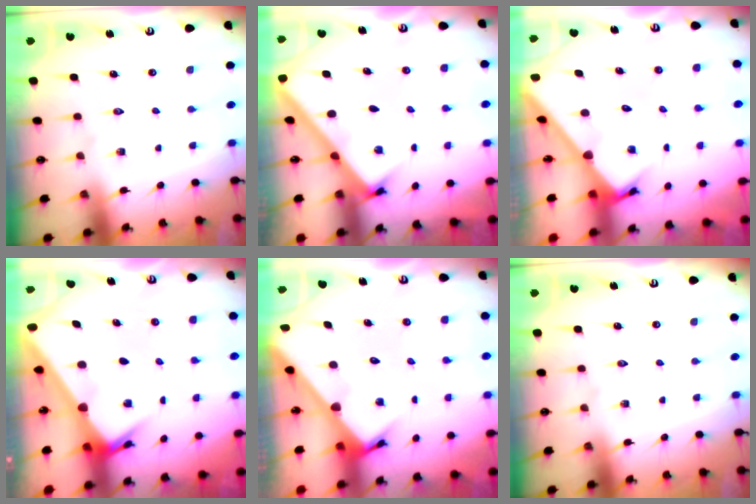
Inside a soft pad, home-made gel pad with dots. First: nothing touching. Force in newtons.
{"total": 2.6, "press": 2.6, "slide": 0.3}
{"total": 2.4, "press": 2.4, "slide": 0.2}
{"total": 3.9, "press": 3.9, "slide": 0.4}
{"total": 3.2, "press": 3.2, "slide": 0.2}
{"total": 0.0}